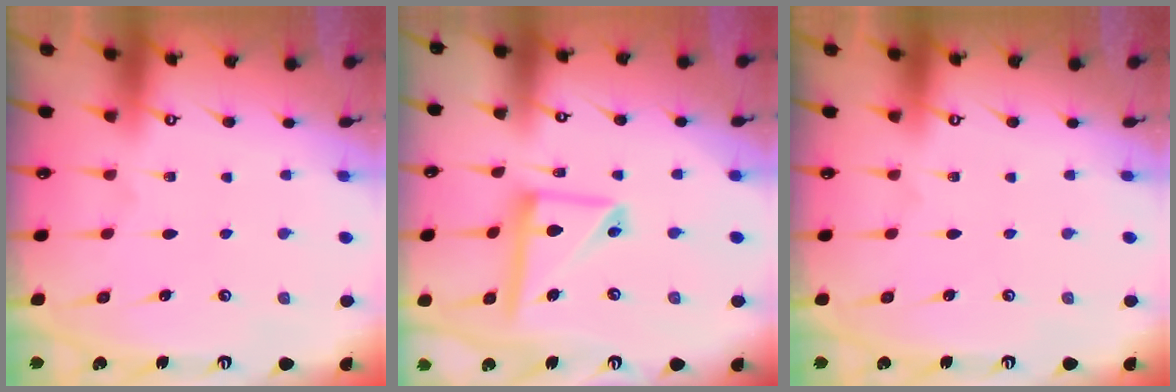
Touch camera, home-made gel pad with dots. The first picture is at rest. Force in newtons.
{"total": 12.8, "press": 12.7, "slide": 1.3}
{"total": 0.0}